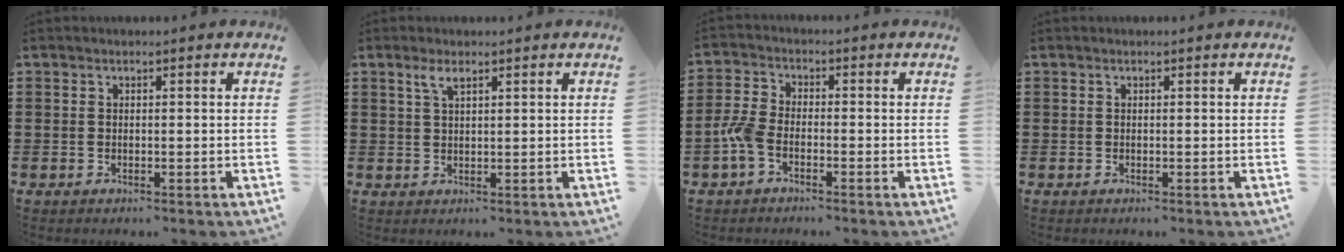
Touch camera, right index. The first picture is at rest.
{"total": 2.2, "force": [1.4, 0.2, 1.7], "torque": [-0.035, 0.003, 0.023]}
{"total": 4.0, "force": [-2.0, 2.0, 2.9], "torque": [-0.078, -0.001, -0.044]}
{"total": 0.0}